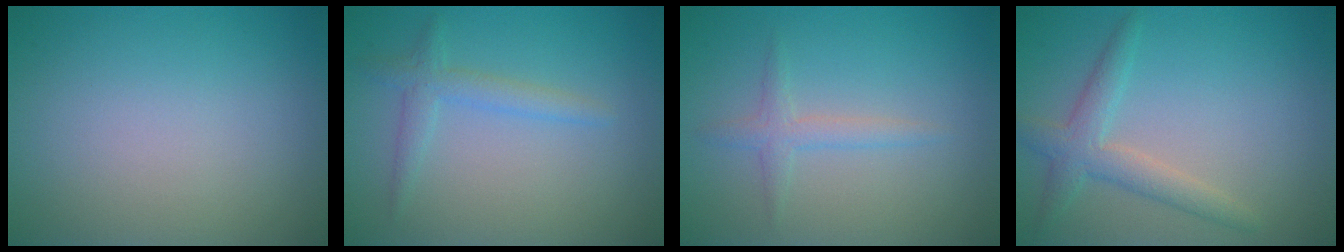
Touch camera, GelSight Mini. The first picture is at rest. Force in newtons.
{"total": 2.0, "press": 2.0, "slide": 0.1}
{"total": 1.7, "press": 1.7, "slide": 0.0}
{"total": 3.1, "press": 3.1, "slide": 0.1}